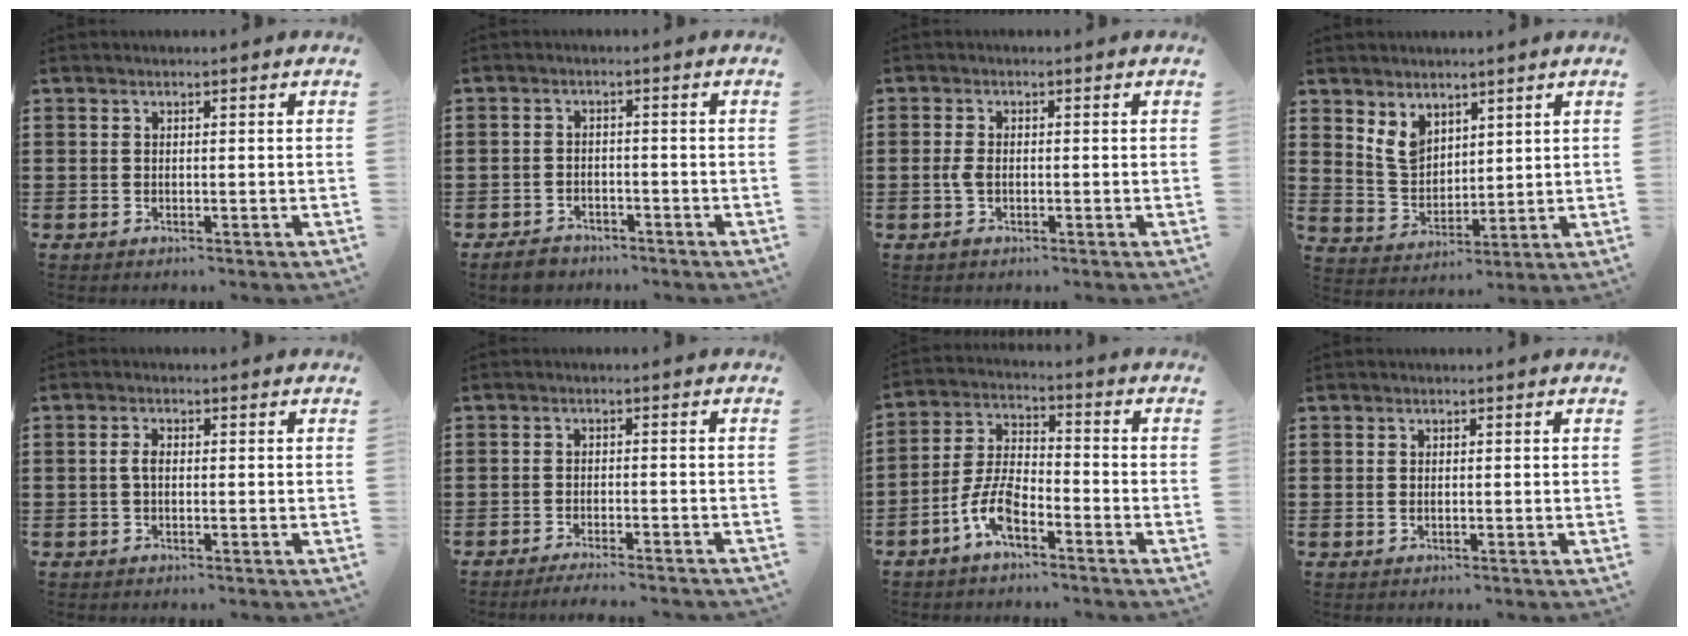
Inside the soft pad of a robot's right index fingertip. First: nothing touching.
{"total": 2.4, "force": [-2.3, 0.7, 0.3], "torque": [-0.020, 0.000, -0.049]}
{"total": 2.2, "force": [-0.5, 1.1, 1.8], "torque": [-0.044, -0.004, -0.011]}
{"total": 5.1, "force": [3.4, 3.5, 1.5], "torque": [-0.047, 0.004, 0.065]}
{"total": 1.9, "force": [-0.2, 0.9, 1.7], "torque": [-0.041, -0.001, -0.006]}
{"total": 2.4, "force": [-2.3, -0.3, 0.5], "torque": [-0.010, -0.001, -0.046]}
{"total": 7.0, "force": [-4.1, 2.6, 5.1], "torque": [-0.129, -0.003, -0.083]}
{"total": 0.6, "force": [0.1, 0.2, 0.5], "torque": [-0.011, 0.000, 0.002]}